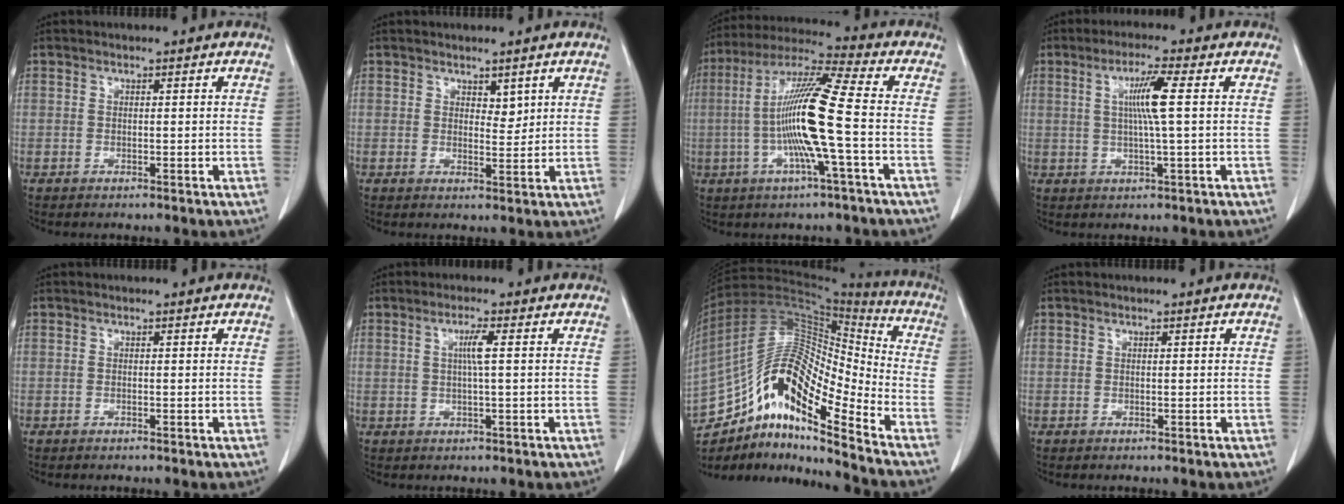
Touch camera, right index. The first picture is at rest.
{"total": 2.1, "force": [1.3, 1.1, 1.2], "torque": [-0.017, -0.007, 0.024]}
{"total": 14.0, "force": [-1.9, -0.7, 13.9], "torque": [-0.267, 0.005, -0.045]}
{"total": 5.8, "force": [1.0, -0.7, 5.6], "torque": [-0.107, -0.001, 0.019]}
{"total": 0.0}
{"total": 2.8, "force": [0.5, -0.3, 2.7], "torque": [-0.055, -0.001, 0.006]}
{"total": 19.6, "force": [-12.7, 4.4, 14.2], "torque": [-0.282, 0.034, -0.224]}
{"total": 0.0}